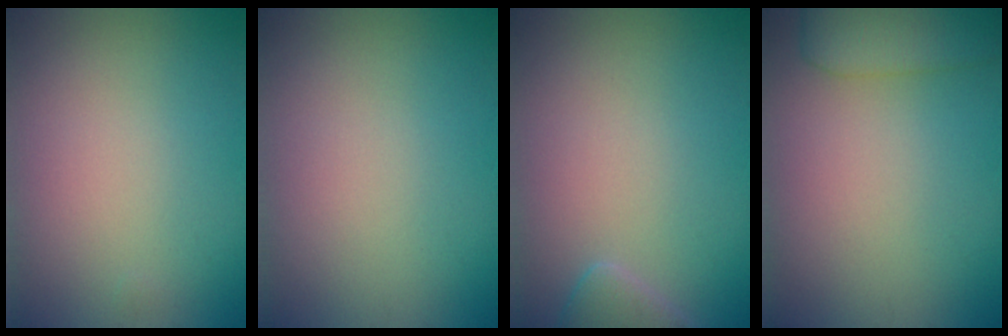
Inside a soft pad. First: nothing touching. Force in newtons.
{"total": 0.0}
{"total": 1.8, "press": 1.8, "slide": 0.2}
{"total": 4.2, "press": 4.2, "slide": 0.3}